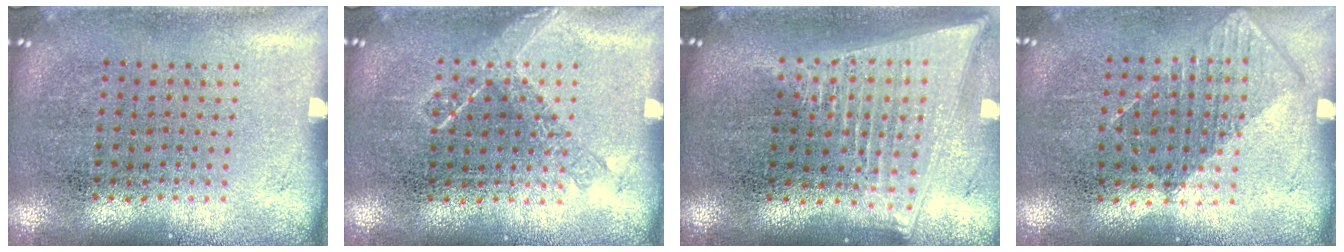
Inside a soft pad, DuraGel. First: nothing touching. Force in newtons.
{"total": 0.8, "press": 0.8, "slide": 0.3}
{"total": 2.1, "press": 1.8, "slide": 1.1}
{"total": 0.8, "press": 0.7, "slide": 0.4}